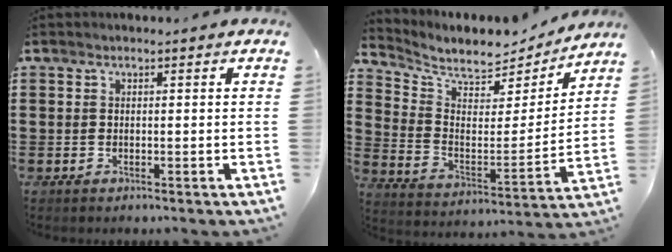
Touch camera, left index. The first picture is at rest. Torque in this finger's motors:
{"motor_torque": [1.46, -0.67, 0.08, 0.05]}